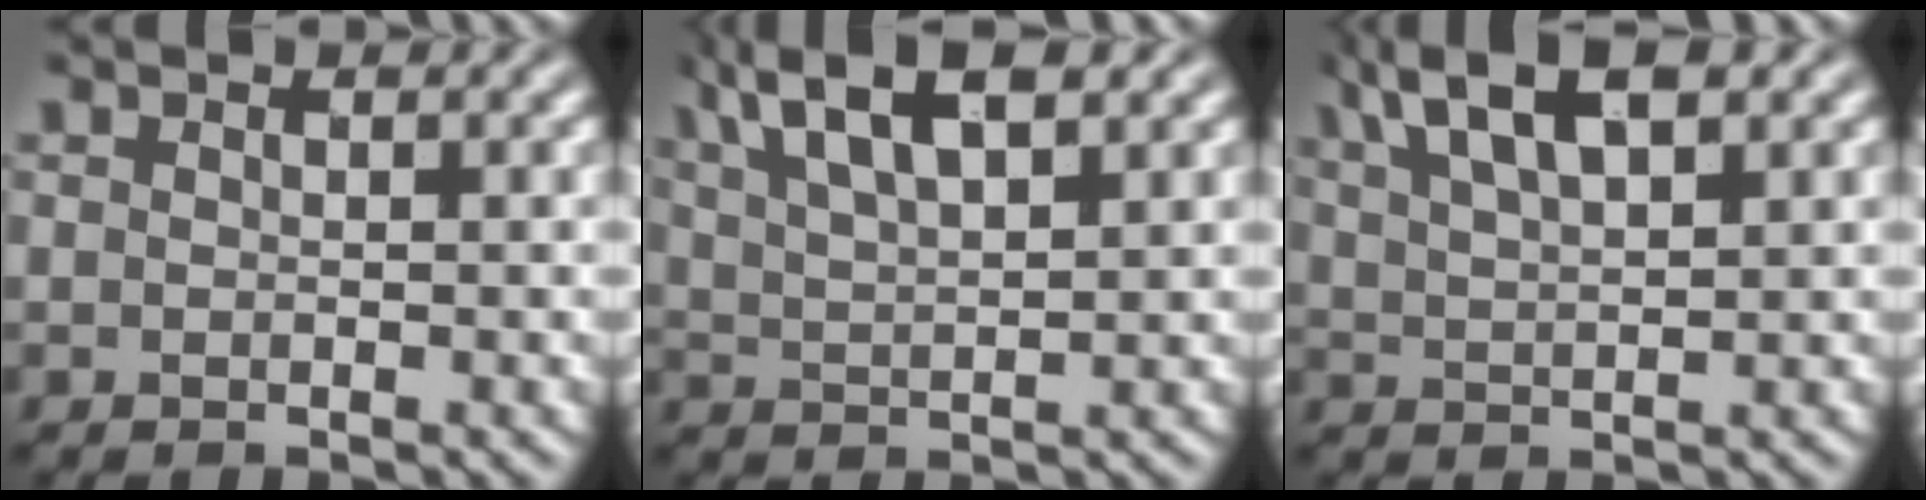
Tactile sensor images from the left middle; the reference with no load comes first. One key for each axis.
{"total": 7.6, "fx": 4.9, "fy": 2.6, "fz": 5.2, "tx": -0.096, "ty": 0.027, "tz": 0.074}
{"total": 6.7, "fx": 4.3, "fy": 2.3, "fz": 4.7, "tx": -0.084, "ty": 0.022, "tz": 0.070}